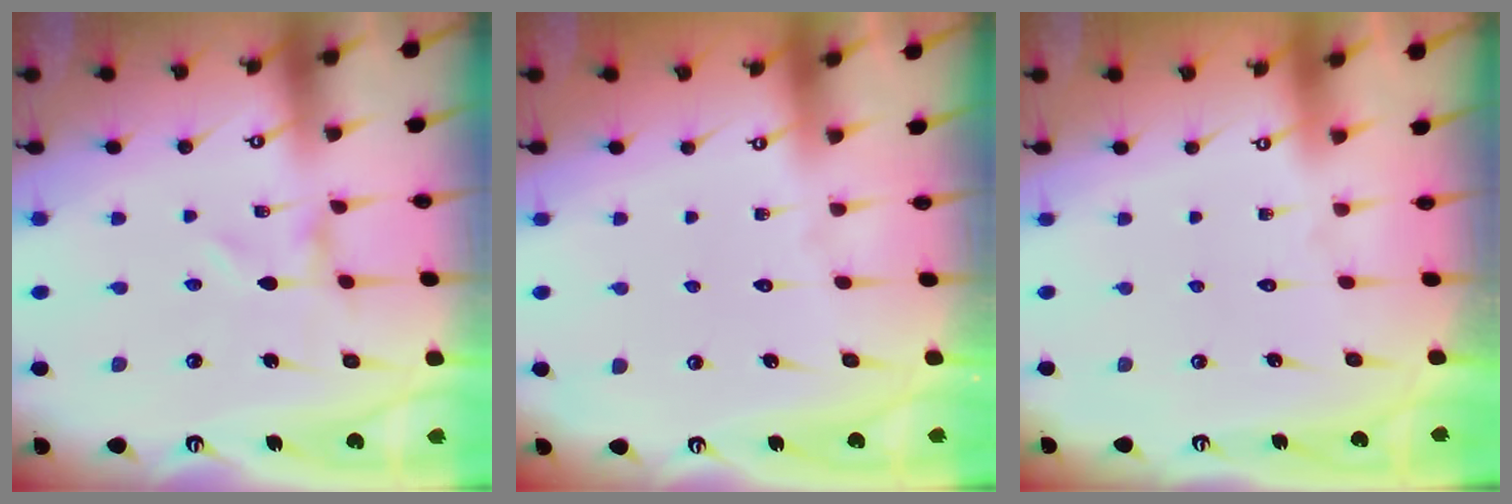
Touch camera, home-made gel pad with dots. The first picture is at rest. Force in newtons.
{"total": 1.8, "press": 1.8, "slide": 0.2}
{"total": 1.6, "press": 1.6, "slide": 0.1}